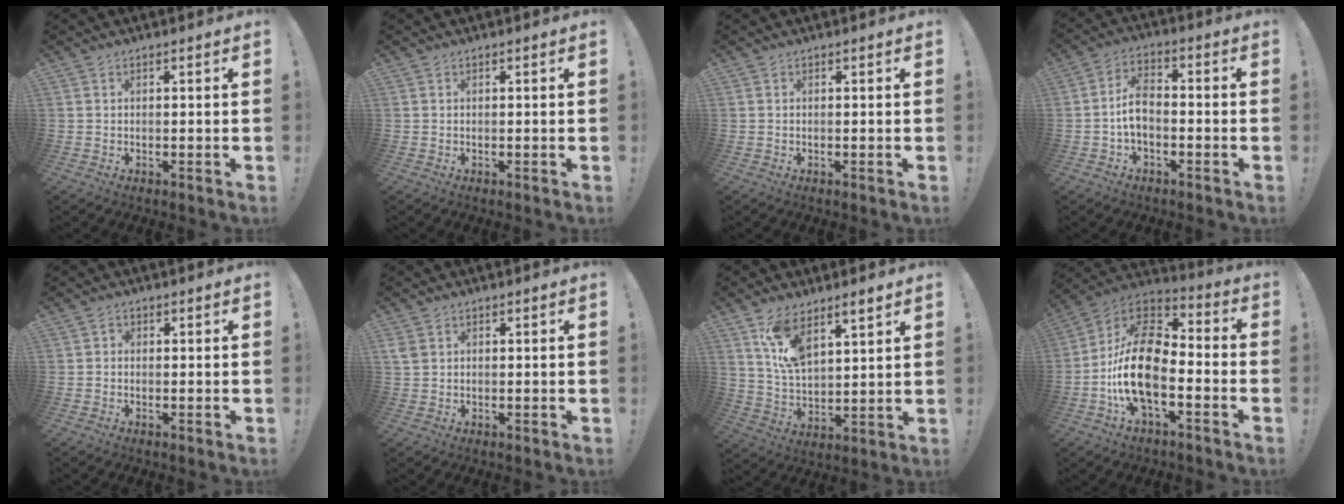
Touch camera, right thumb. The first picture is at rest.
{"total": 0.0}
{"total": 0.0}
{"total": 7.5, "force": [-1.4, 4.6, 5.7], "torque": [-0.110, 0.004, -0.026]}
{"total": 0.9, "force": [-0.4, 0.7, 0.4], "torque": [-0.012, 0.005, -0.007]}
{"total": 2.8, "force": [1.0, 2.2, 1.4], "torque": [-0.018, 0.003, 0.019]}
{"total": 11.1, "force": [7.6, 4.8, 6.6], "torque": [-0.121, -0.030, 0.142]}
{"total": 19.6, "force": [-5.0, 10.4, 15.9], "torque": [-0.310, 0.027, -0.081]}